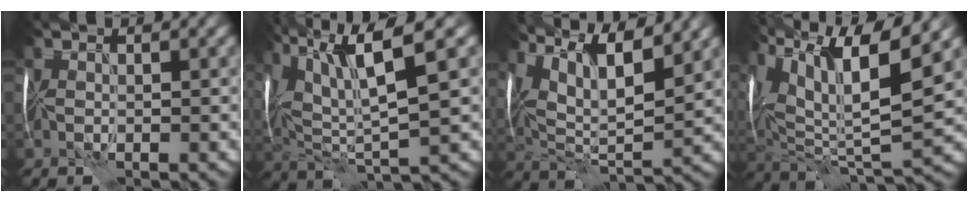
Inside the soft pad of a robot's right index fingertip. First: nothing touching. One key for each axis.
{"total": 10.7, "fx": 4.7, "fy": 2.5, "fz": 9.3, "tx": -0.190, "ty": 0.015, "tz": 0.088}
{"total": 11.9, "fx": 6.6, "fy": 4.2, "fz": 9.1, "tx": -0.162, "ty": 0.020, "tz": 0.099}
{"total": 13.2, "fx": 6.6, "fy": 4.1, "fz": 10.7, "tx": -0.226, "ty": 0.017, "tz": 0.128}